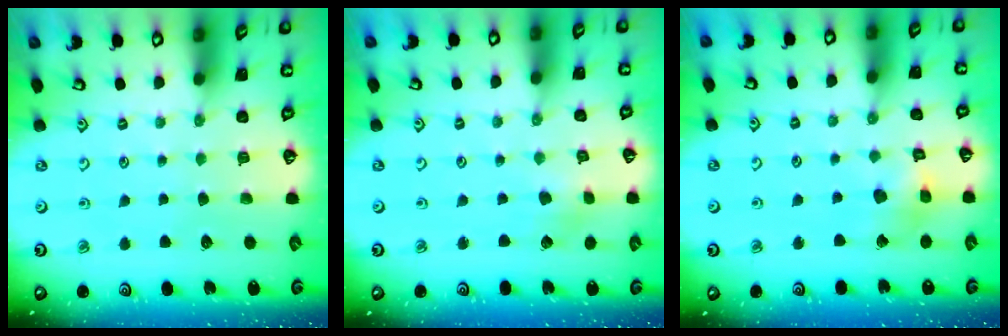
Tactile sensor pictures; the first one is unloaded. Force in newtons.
{"total": 2.5, "press": 2.5, "slide": 0.3}
{"total": 9.6, "press": 9.5, "slide": 1.3}